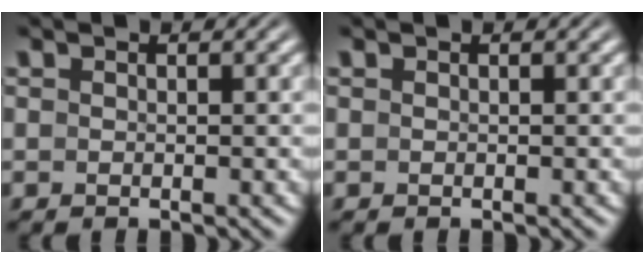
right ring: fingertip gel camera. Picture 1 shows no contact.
{"total": 0.0}